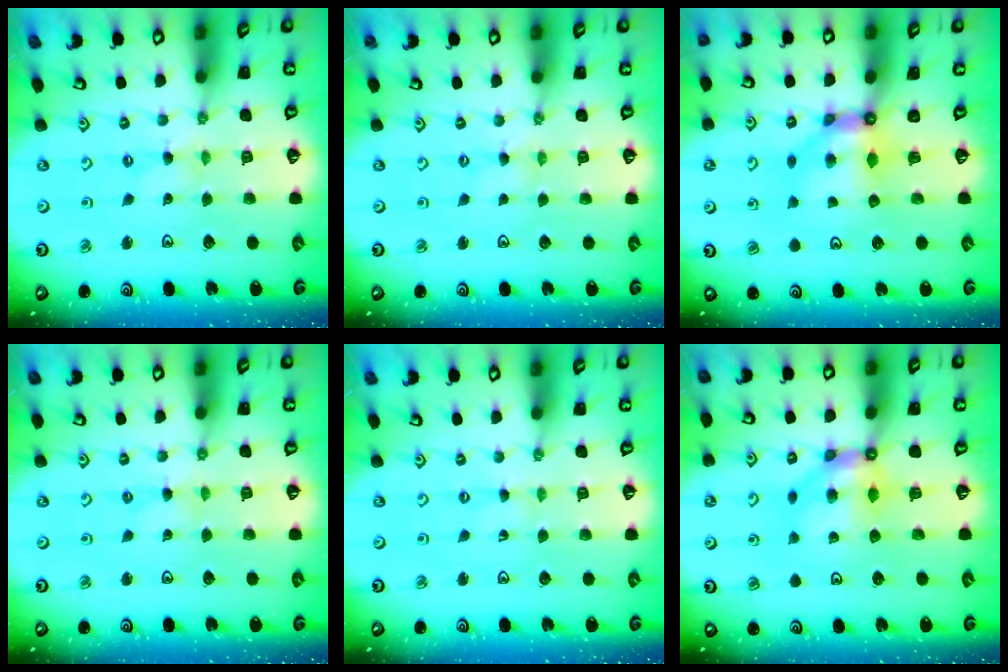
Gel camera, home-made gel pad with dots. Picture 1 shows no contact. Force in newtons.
{"total": 1.3, "press": 1.3, "slide": 0.3}
{"total": 7.1, "press": 7.1, "slide": 0.5}
{"total": 0.8, "press": 0.8, "slide": 0.1}
{"total": 0.0}
{"total": 6.8, "press": 6.8, "slide": 0.6}